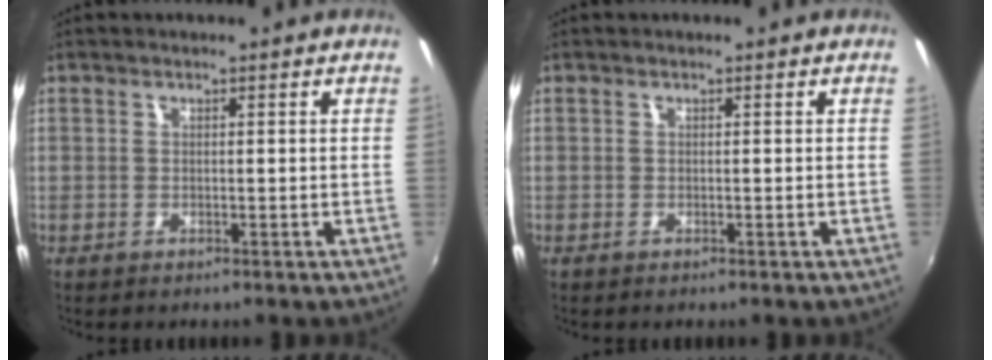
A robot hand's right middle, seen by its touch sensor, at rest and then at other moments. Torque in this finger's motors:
{"motor_torque": [0.12, -0.17, 0.04, 0.00]}